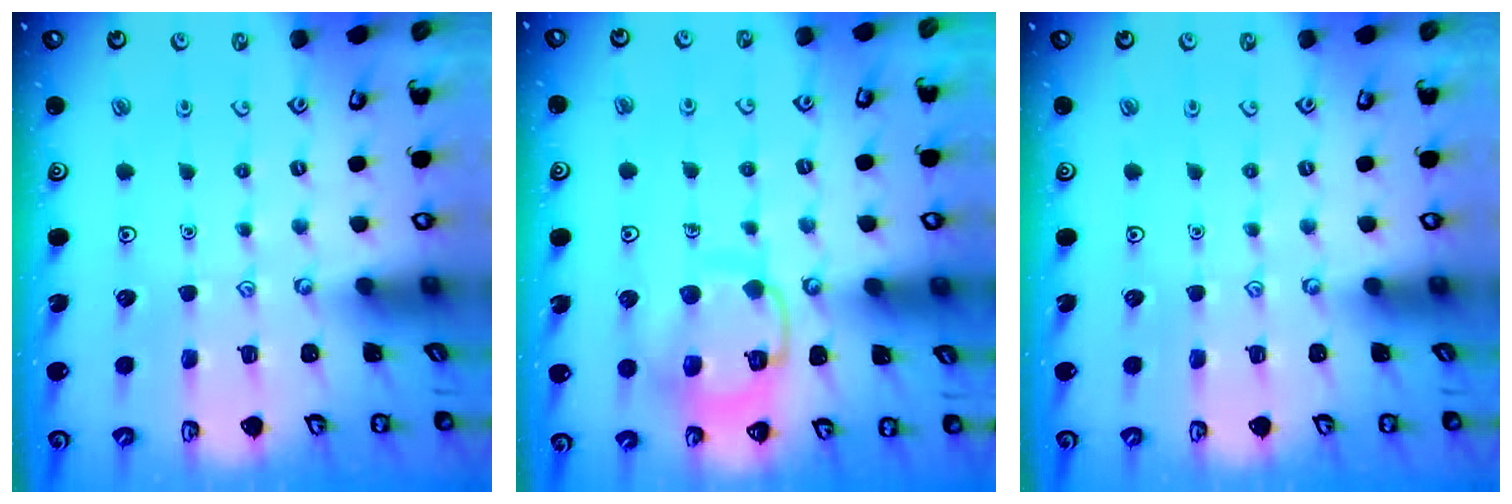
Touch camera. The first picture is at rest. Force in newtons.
{"total": 13.5, "press": 13.4, "slide": 1.3}
{"total": 0.0}